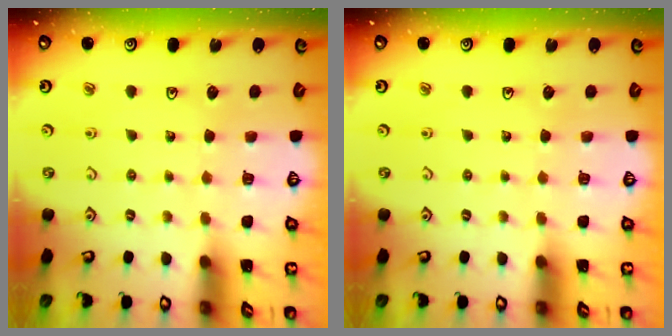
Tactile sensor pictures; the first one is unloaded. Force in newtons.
{"total": 0.0}